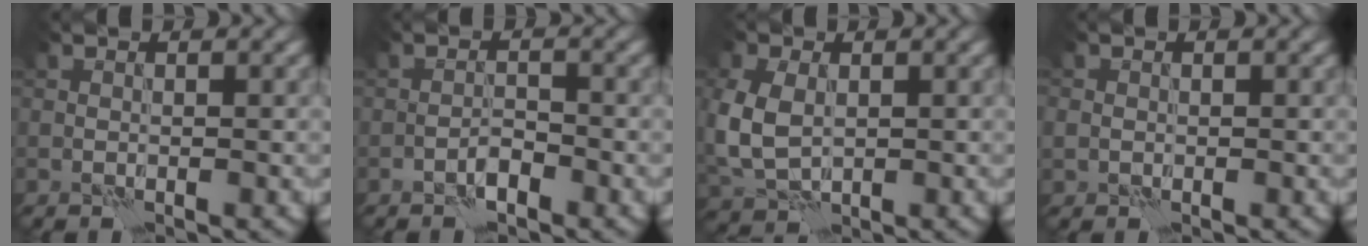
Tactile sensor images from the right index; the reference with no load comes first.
{"total": 1.1, "force": [-0.8, 0.2, 0.6], "torque": [-0.008, 0.007, -0.018]}
{"total": 5.9, "force": [0.2, 4.2, 4.2], "torque": [-0.121, 0.001, 0.007]}
{"total": 1.3, "force": [-0.2, 1.2, 0.4], "torque": [-0.007, -0.002, -0.003]}